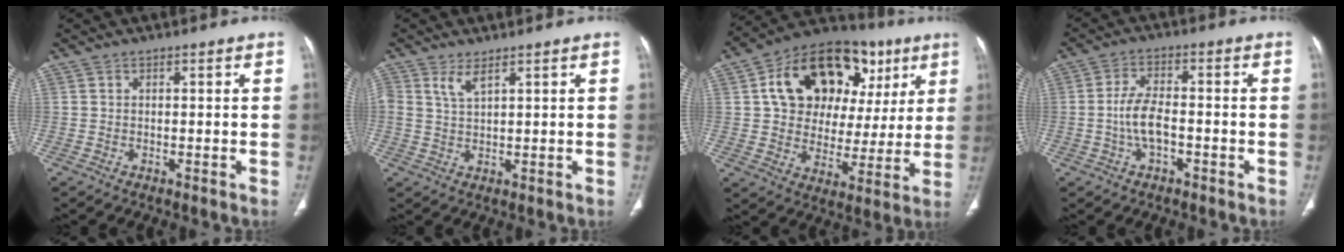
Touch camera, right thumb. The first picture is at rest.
{"total": 2.9, "force": [1.8, 0.9, 2.1], "torque": [-0.046, -0.008, 0.043]}
{"total": 24.8, "force": [8.9, 16.4, 16.4], "torque": [-0.198, 0.025, 0.138]}
{"total": 6.0, "force": [-1.5, 3.0, 5.0], "torque": [-0.100, 0.019, -0.029]}